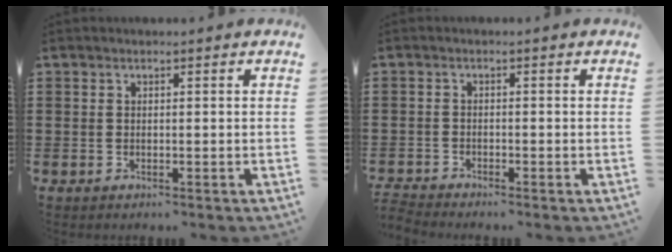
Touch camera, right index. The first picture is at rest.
{"total": 1.6, "force": [-1.6, -0.2, 0.0], "torque": [-0.002, -0.002, -0.034]}